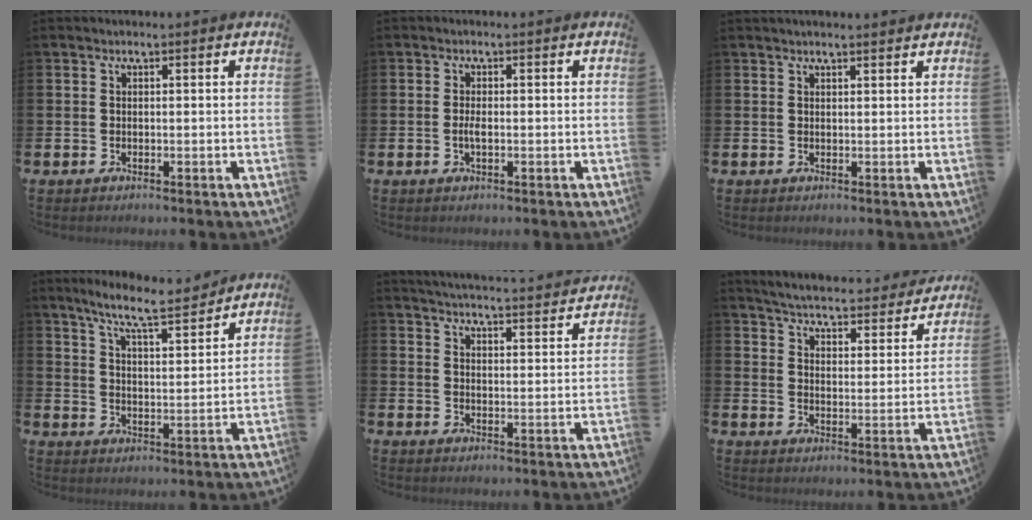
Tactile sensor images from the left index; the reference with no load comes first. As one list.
[{"total": 1.4, "force": [-0.3, 0.4, 1.3], "torque": [-0.031, 0.003, -0.004]}, {"total": 1.3, "force": [1.2, 0.0, 0.2], "torque": [0.003, -0.004, 0.021]}, {"total": 8.0, "force": [7.2, 0.7, 3.3], "torque": [-0.083, -0.038, 0.126]}, {"total": 4.9, "force": [4.9, -0.2, 0.4], "torque": [-0.021, -0.040, 0.084]}, {"total": 5.0, "force": [4.9, 0.4, 1.0], "torque": [-0.046, -0.038, 0.082]}]